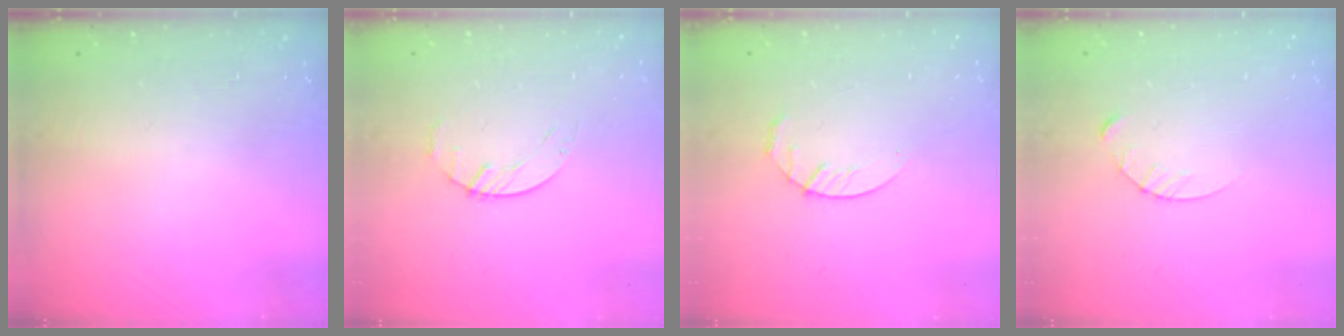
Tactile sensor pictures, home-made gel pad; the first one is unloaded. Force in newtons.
{"total": 2.2, "press": 2.2, "slide": 0.4}
{"total": 4.3, "press": 4.2, "slide": 0.6}
{"total": 3.4, "press": 3.4, "slide": 0.4}